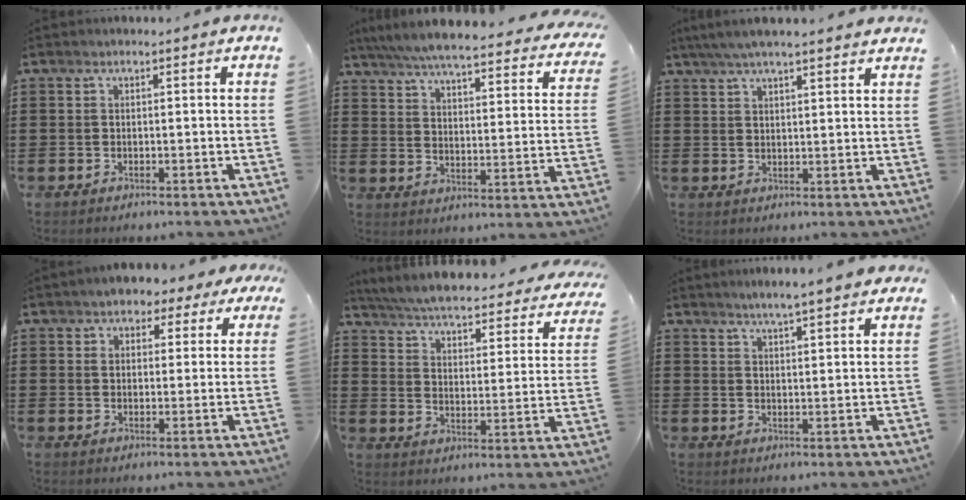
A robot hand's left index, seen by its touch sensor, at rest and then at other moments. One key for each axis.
{"total": 6.1, "fx": 5.6, "fy": -0.2, "fz": 2.5, "tx": -0.074, "ty": -0.041, "tz": 0.093}
{"total": 4.3, "fx": 3.7, "fy": 0.2, "fz": 2.1, "tx": -0.051, "ty": -0.003, "tz": 0.067}
{"total": 3.6, "fx": 2.6, "fy": 2.2, "fz": 1.3, "tx": -0.024, "ty": -0.002, "tz": 0.040}
{"total": 4.6, "fx": 4.3, "fy": -0.2, "fz": 1.6, "tx": -0.056, "ty": -0.037, "tz": 0.068}
{"total": 3.5, "fx": 3.4, "fy": -0.4, "fz": 1.0, "tx": -0.031, "ty": -0.009, "tz": 0.059}